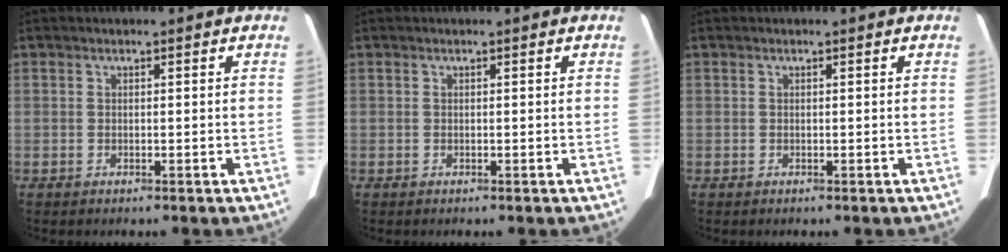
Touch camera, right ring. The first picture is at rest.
{"total": 0.0}
{"total": 0.0}